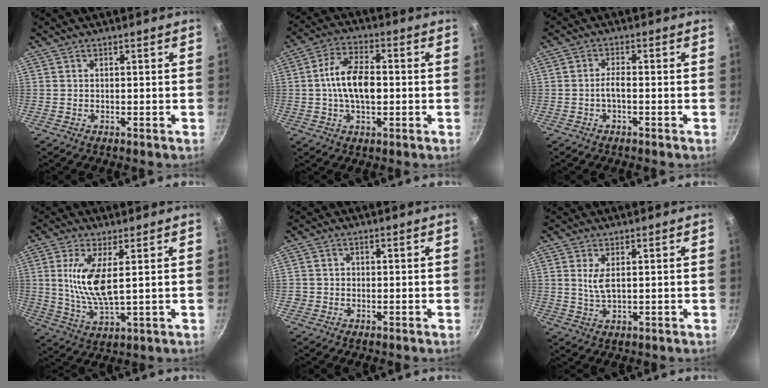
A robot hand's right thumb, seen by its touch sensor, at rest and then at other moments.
{"total": 10.4, "force": [-0.2, 5.4, 8.9], "torque": [-0.152, 0.024, -0.012]}
{"total": 2.2, "force": [-0.9, 0.6, 1.9], "torque": [-0.039, 0.013, -0.020]}
{"total": 9.7, "force": [2.1, 3.1, 8.9], "torque": [-0.184, -0.016, 0.048]}
{"total": 1.2, "force": [-0.3, 1.1, 0.2], "torque": [0.002, 0.005, -0.005]}
{"total": 3.4, "force": [0.9, 1.3, 3.0], "torque": [-0.061, -0.010, 0.020]}